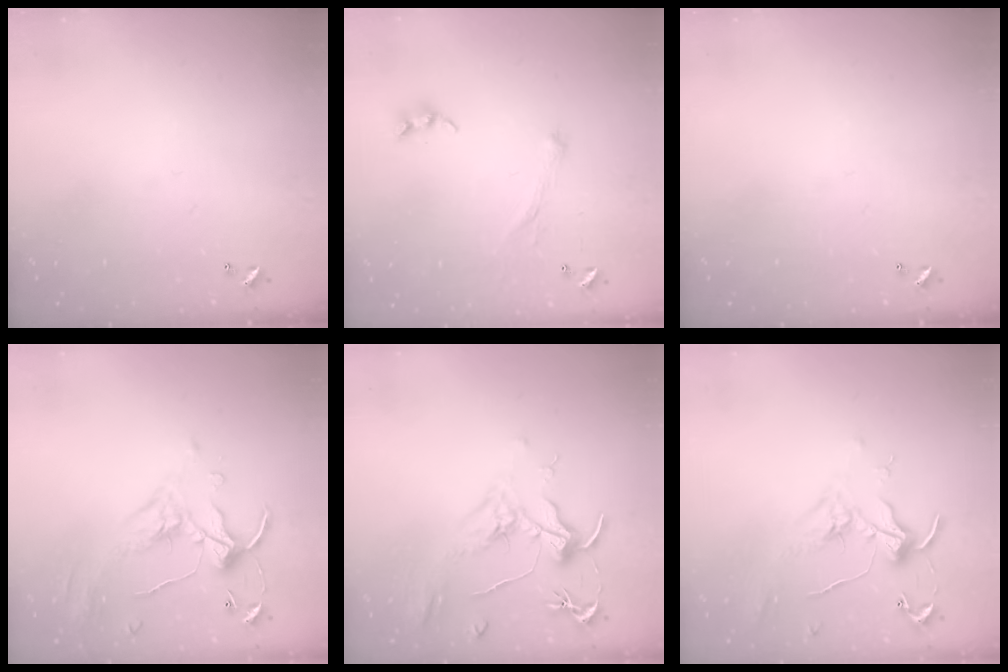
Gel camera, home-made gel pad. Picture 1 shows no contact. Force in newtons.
{"total": 2.1, "press": 2.0, "slide": 0.7}
{"total": 0.0}
{"total": 1.1, "press": 0.5, "slide": 1.0}
{"total": 2.0, "press": 1.7, "slide": 0.9}
{"total": 0.7, "press": 0.3, "slide": 0.7}